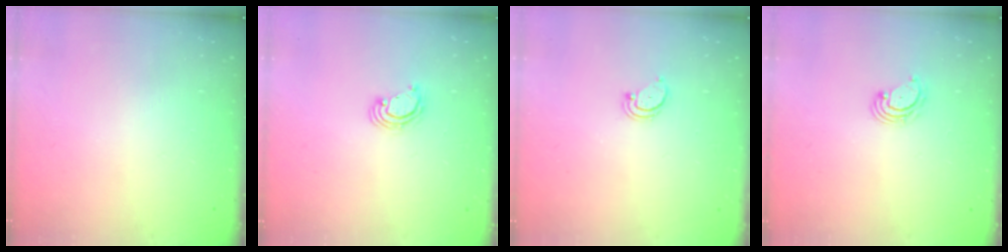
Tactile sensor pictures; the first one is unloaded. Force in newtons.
{"total": 2.8, "press": 2.8, "slide": 0.2}
{"total": 1.9, "press": 1.9, "slide": 0.2}
{"total": 3.8, "press": 3.8, "slide": 0.5}